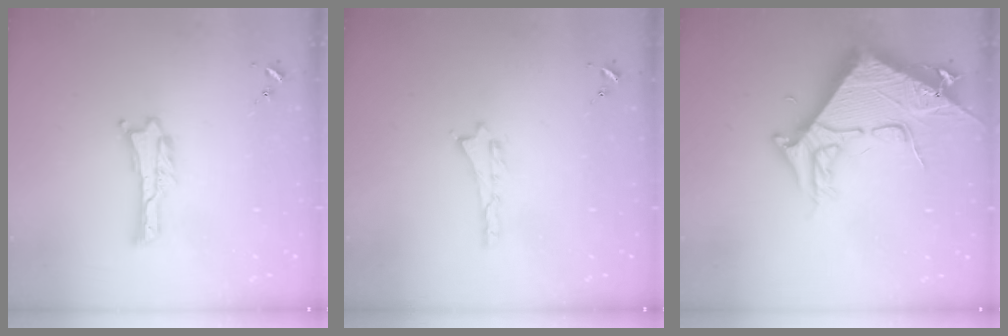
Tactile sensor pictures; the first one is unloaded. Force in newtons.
{"total": 0.0}
{"total": 11.2, "press": 11.1, "slide": 1.1}